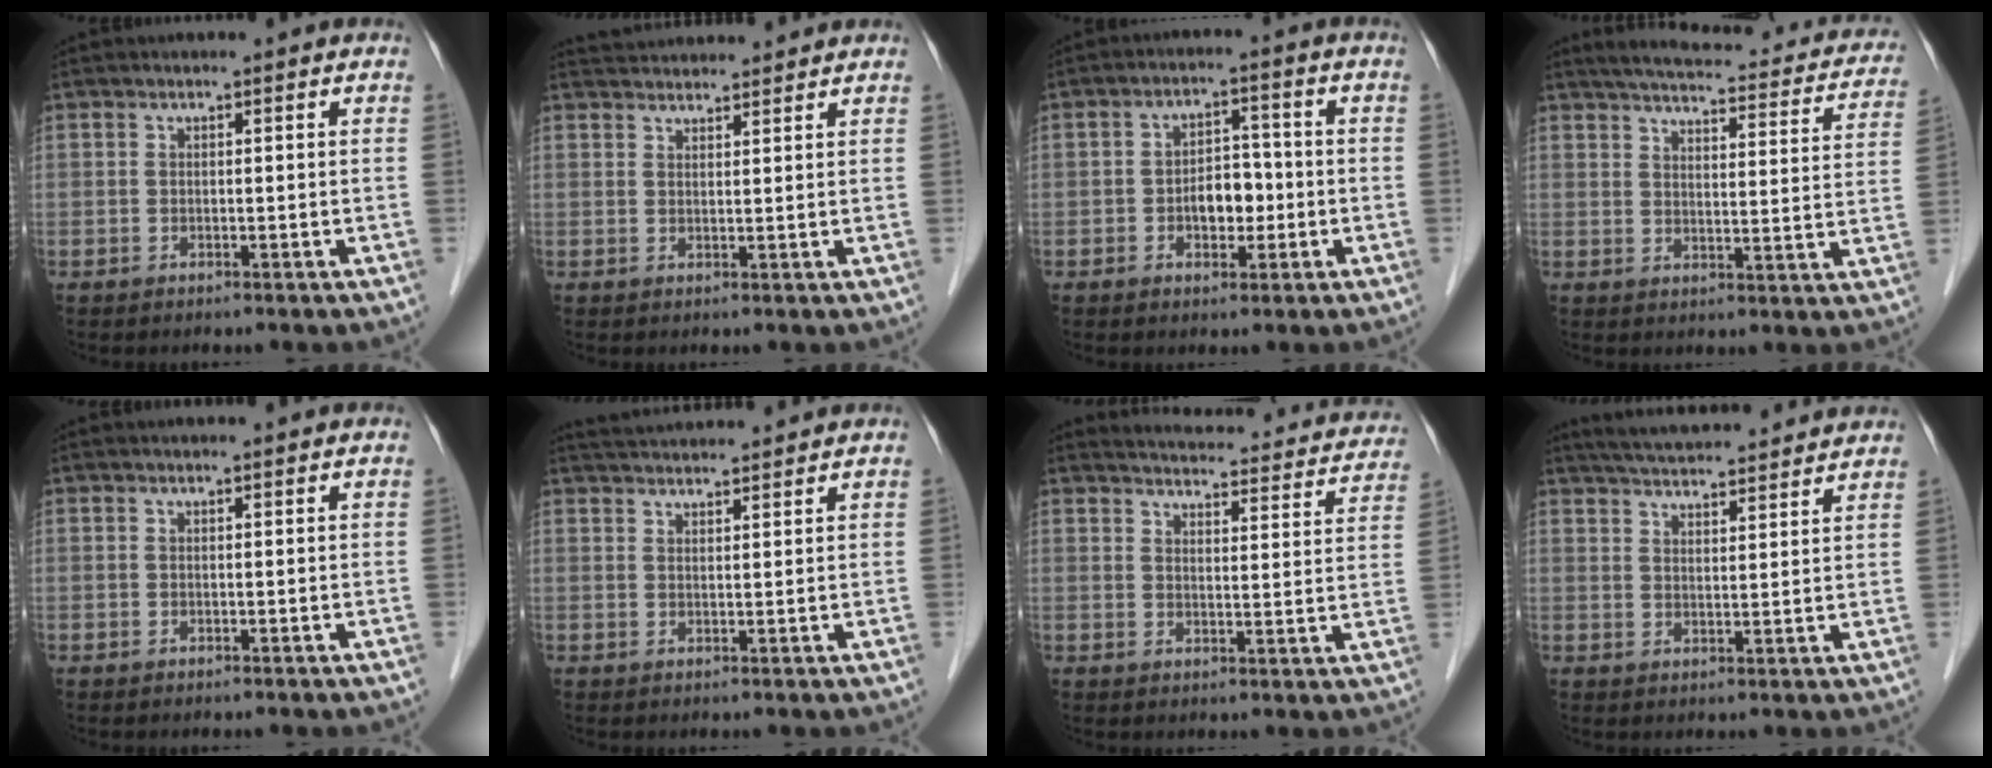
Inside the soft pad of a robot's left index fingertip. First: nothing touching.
{"total": 6.8, "force": [6.6, 0.8, 1.3], "torque": [-0.024, 0.034, 0.096]}
{"total": 5.0, "force": [-1.4, 3.0, 3.8], "torque": [-0.067, 0.011, -0.021]}
{"total": 23.2, "force": [20.3, 5.1, 10.1], "torque": [-0.135, 0.000, 0.233]}
{"total": 2.5, "force": [2.4, 0.1, 0.8], "torque": [-0.012, 0.014, 0.025]}
{"total": 8.7, "force": [8.4, 0.3, 2.5], "torque": [-0.044, 0.036, 0.123]}
{"total": 21.9, "force": [20.7, 4.3, 5.9], "torque": [-0.069, -0.030, 0.232]}
{"total": 17.1, "force": [15.9, 2.0, 6.1], "torque": [-0.096, 0.038, 0.221]}